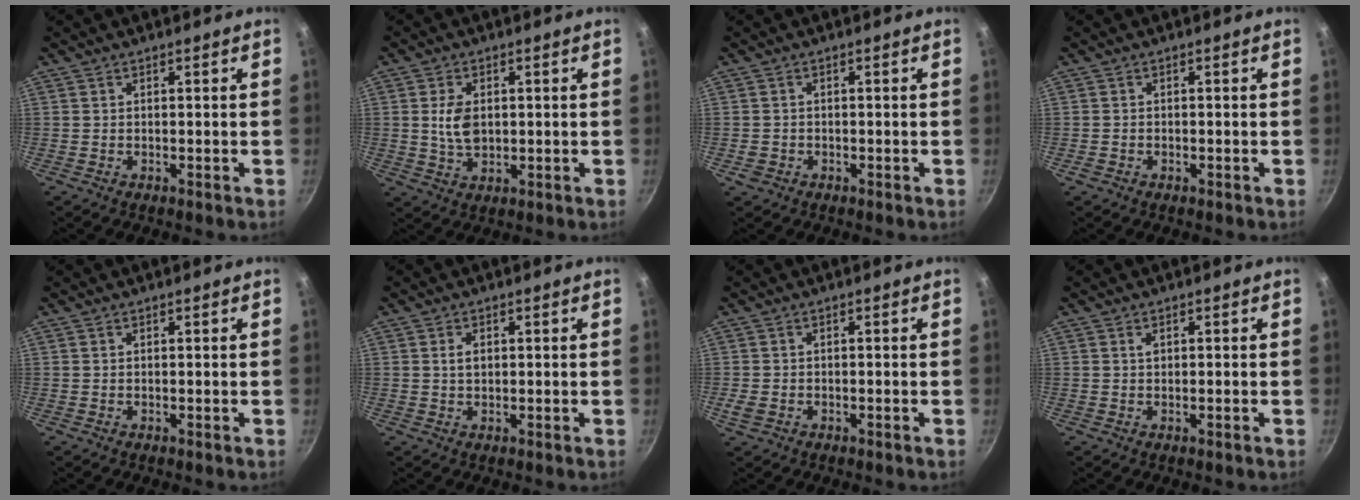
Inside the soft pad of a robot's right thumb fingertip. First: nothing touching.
{"total": 5.9, "force": [0.7, 3.8, 4.5], "torque": [-0.077, -0.007, 0.015]}
{"total": 1.9, "force": [-0.7, 1.6, 0.7], "torque": [-0.011, 0.003, -0.009]}
{"total": 0.9, "force": [-0.5, 0.6, 0.4], "torque": [-0.011, 0.003, -0.009]}
{"total": 0.0}
{"total": 2.1, "force": [0.4, 1.4, 1.5], "torque": [-0.023, 0.001, 0.007]}
{"total": 2.3, "force": [-0.9, 1.6, 1.4], "torque": [-0.033, 0.003, -0.014]}
{"total": 1.0, "force": [0.1, 0.5, 0.9], "torque": [-0.017, 0.003, 0.000]}